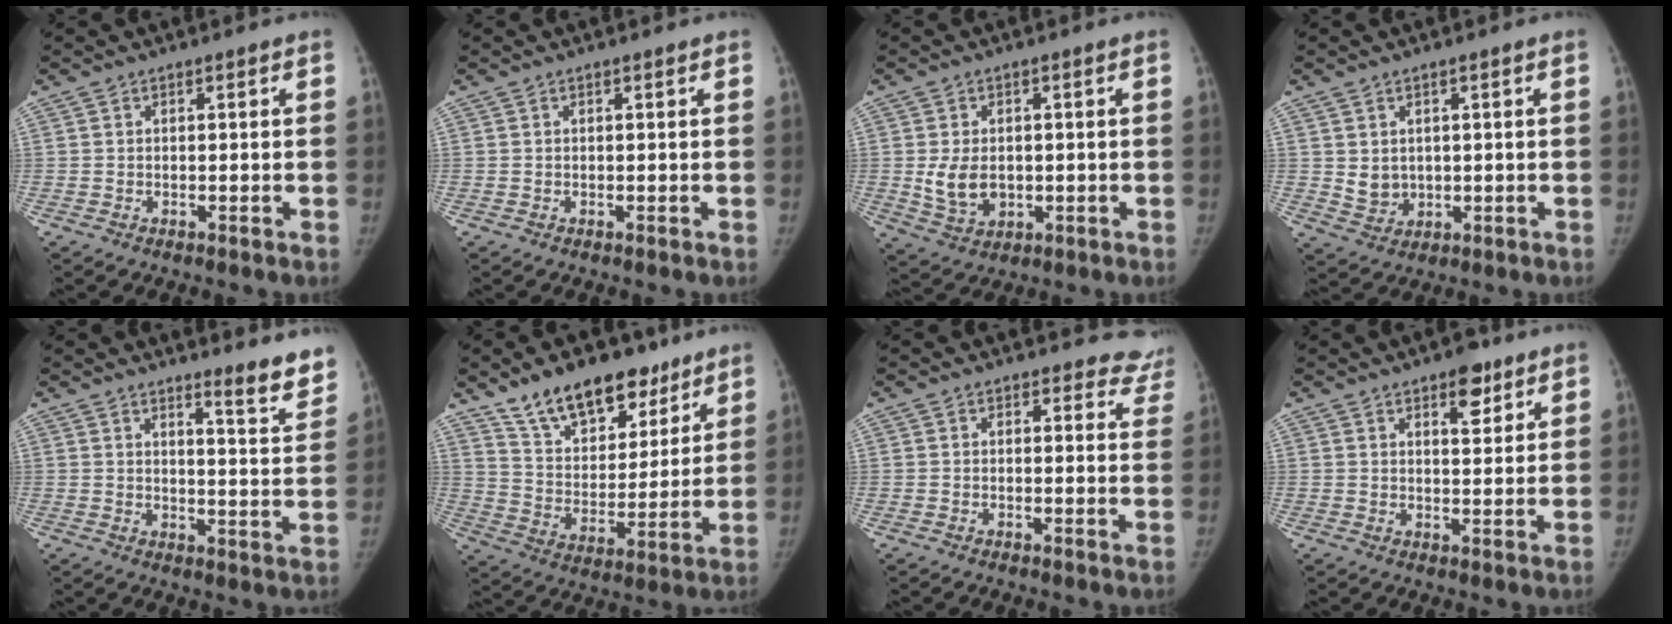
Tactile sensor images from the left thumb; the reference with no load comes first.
{"total": 0.0}
{"total": 7.0, "force": [-0.3, 5.1, 4.8], "torque": [-0.072, -0.006, 0.007]}
{"total": 4.1, "force": [0.7, 3.5, 1.9], "torque": [-0.020, -0.011, 0.026]}
{"total": 7.9, "force": [6.7, 1.1, 4.1], "torque": [-0.033, -0.058, 0.080]}
{"total": 18.0, "force": [12.6, 9.6, 8.7], "torque": [-0.088, -0.059, 0.214]}
{"total": 7.1, "force": [6.3, 3.2, -0.6], "torque": [0.069, -0.029, 0.029]}
{"total": 5.7, "force": [3.5, 2.6, 3.7], "torque": [-0.030, -0.019, 0.046]}